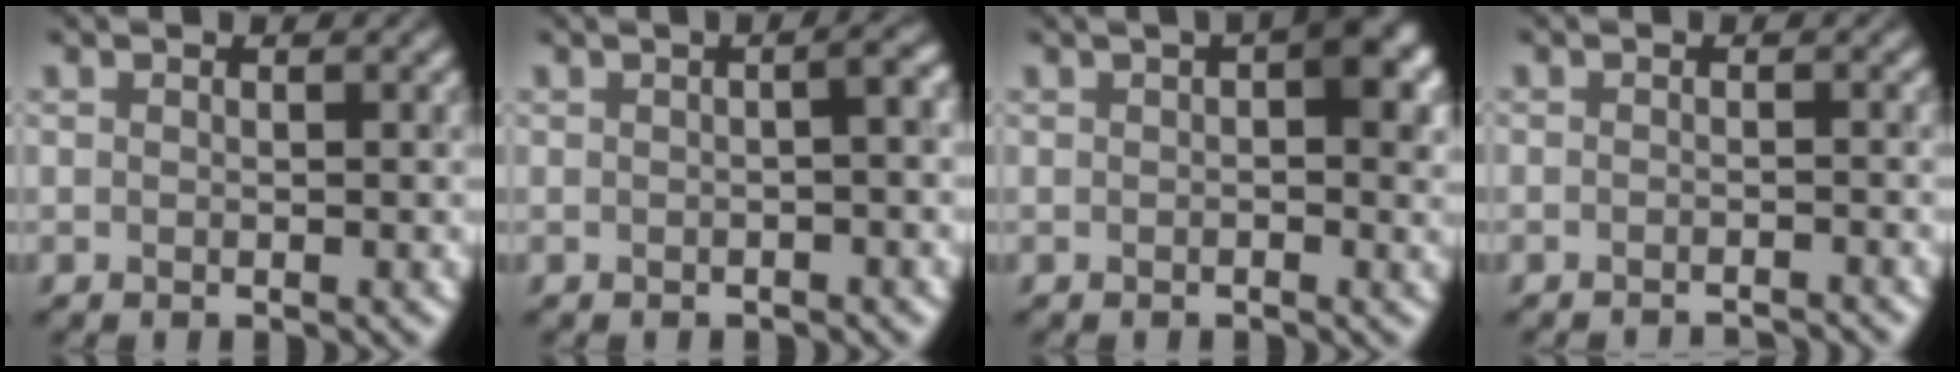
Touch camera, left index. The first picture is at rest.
{"total": 3.1, "force": [0.2, 1.3, 2.8], "torque": [-0.012, 0.013, -0.007]}
{"total": 3.8, "force": [1.0, 1.2, 3.4], "torque": [-0.036, 0.008, 0.010]}
{"total": 2.5, "force": [-2.4, 0.2, 0.7], "torque": [0.001, -0.002, -0.035]}